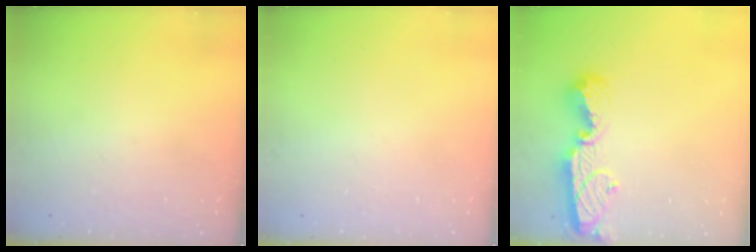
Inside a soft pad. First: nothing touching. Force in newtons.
{"total": 0.0}
{"total": 13.8, "press": 13.8, "slide": 1.5}